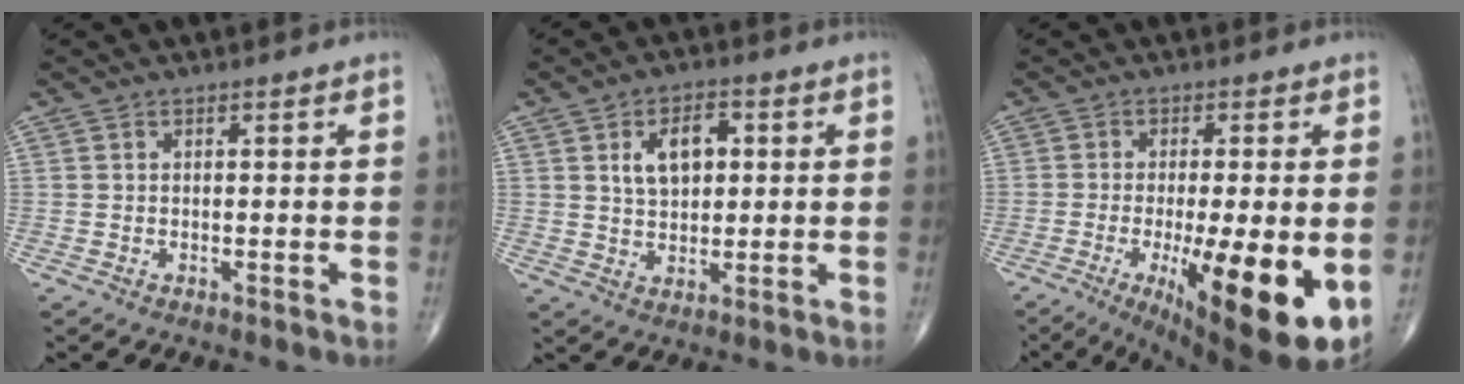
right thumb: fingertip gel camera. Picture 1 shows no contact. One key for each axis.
{"total": 7.7, "fx": 2.0, "fy": 4.6, "fz": 5.8, "tx": -0.080, "ty": 0.000, "tz": 0.034}
{"total": 17.2, "fx": -4.5, "fy": 3.9, "fz": 16.1, "tx": -0.216, "ty": -0.024, "tz": -0.051}